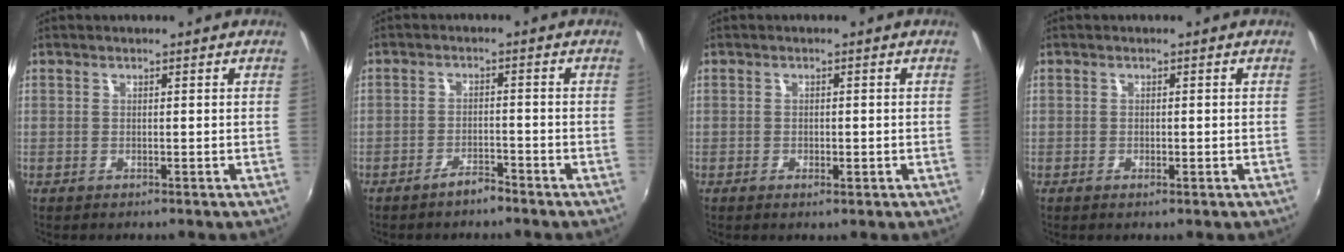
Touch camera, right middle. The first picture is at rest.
{"total": 3.0, "force": [-2.6, 0.7, 1.2], "torque": [-0.033, 0.002, -0.042]}
{"total": 1.8, "force": [-0.8, 1.0, 1.3], "torque": [-0.022, -0.004, -0.014]}
{"total": 1.1, "force": [-0.5, 0.6, 0.7], "torque": [-0.012, -0.003, -0.010]}